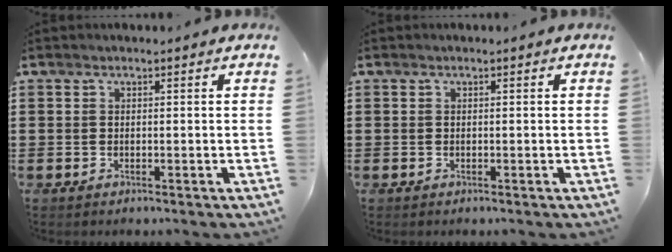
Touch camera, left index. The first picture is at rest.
{"total": 0.0}